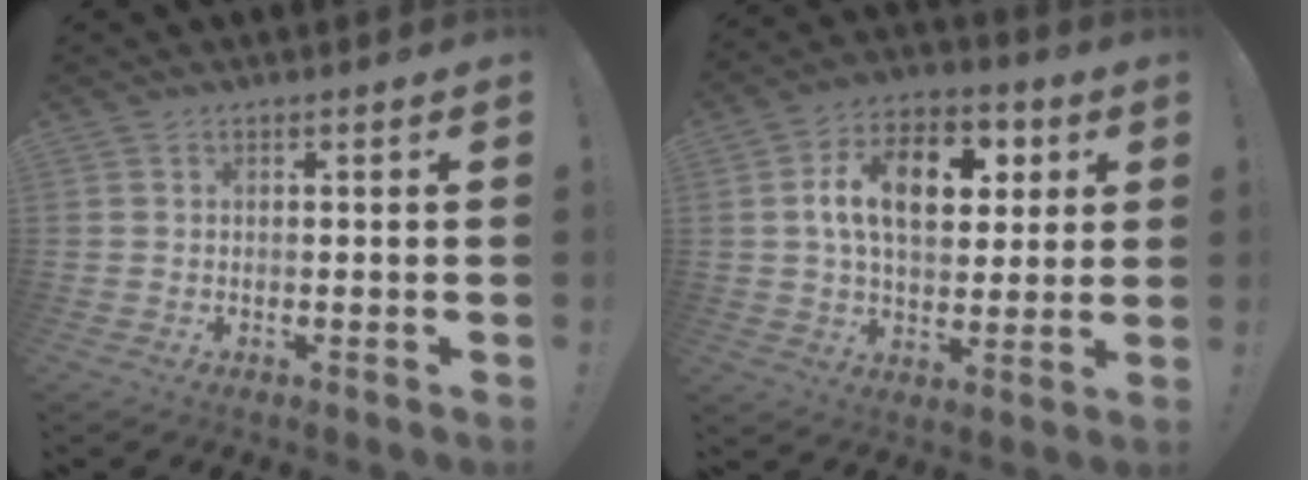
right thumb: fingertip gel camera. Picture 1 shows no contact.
{"total": 16.7, "force": [4.4, 10.4, 12.3], "torque": [-0.182, 0.001, 0.078]}